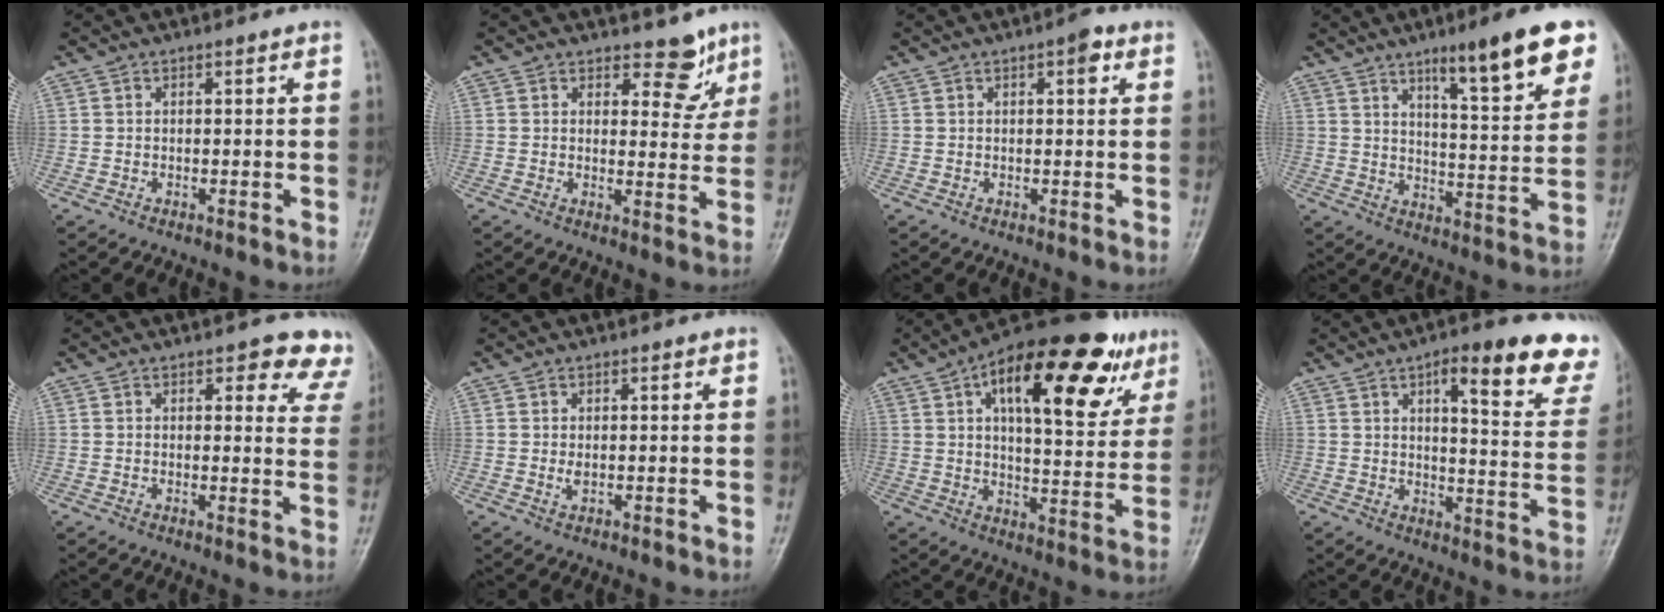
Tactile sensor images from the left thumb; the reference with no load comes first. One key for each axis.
{"total": 5.6, "fx": 4.0, "fy": 3.1, "fz": 2.3, "tx": 0.006, "ty": -0.027, "tz": 0.053}
{"total": 2.7, "fx": 1.2, "fy": 1.0, "fz": 2.2, "tx": -0.025, "ty": 0.001, "tz": 0.012}
{"total": 16.0, "fx": 9.4, "fy": 3.0, "fz": 12.6, "tx": -0.156, "ty": -0.041, "tz": 0.138}
{"total": 7.7, "fx": 6.0, "fy": 3.6, "fz": 3.3, "tx": 0.009, "ty": -0.027, "tz": 0.043}
{"total": 1.3, "fx": 0.2, "fy": 0.7, "fz": 1.0, "tx": -0.017, "ty": -0.003, "tz": 0.007}
{"total": 24.2, "fx": 11.7, "fy": 10.0, "fz": 18.7, "tx": -0.238, "ty": -0.011, "tz": 0.170}
{"total": 18.3, "fx": 11.3, "fy": 5.5, "fz": 13.3, "tx": -0.124, "ty": -0.045, "tz": 0.133}